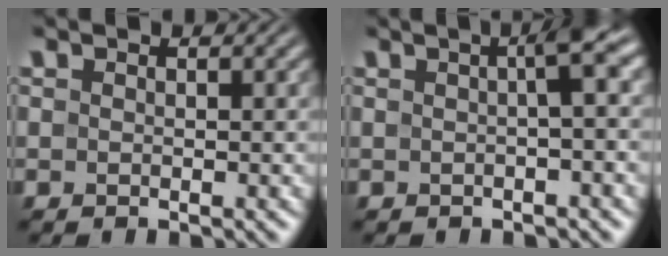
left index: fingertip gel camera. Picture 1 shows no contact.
{"total": 3.2, "force": [0.4, 0.7, 3.2], "torque": [-0.038, 0.015, 0.001]}